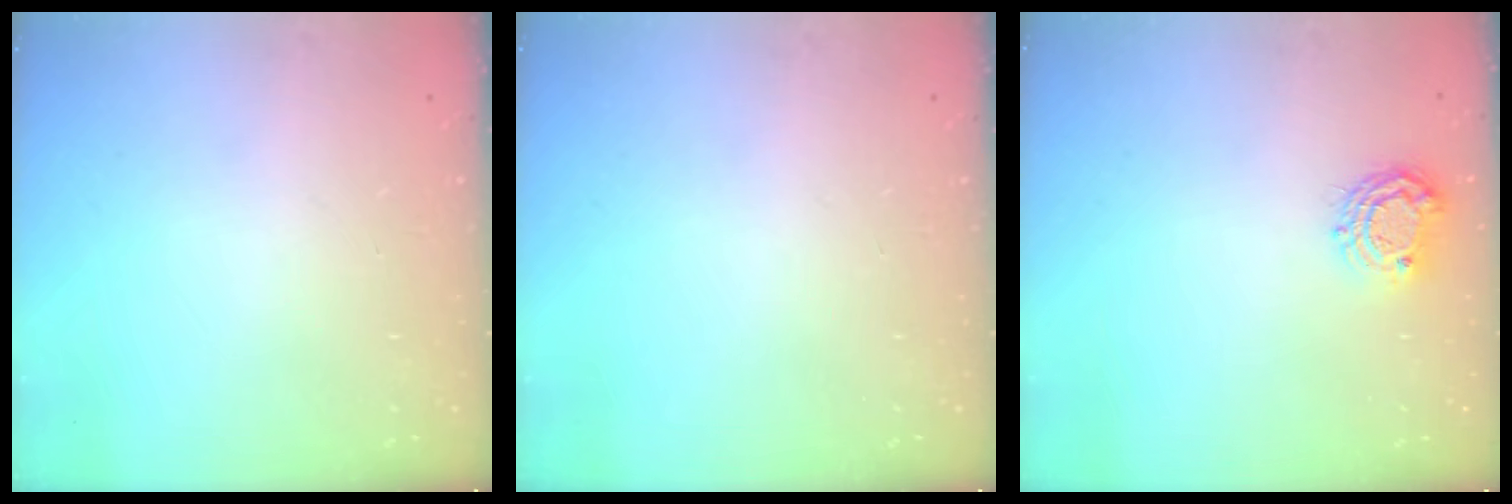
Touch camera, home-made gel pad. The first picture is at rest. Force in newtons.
{"total": 0.0}
{"total": 7.5, "press": 7.4, "slide": 0.9}